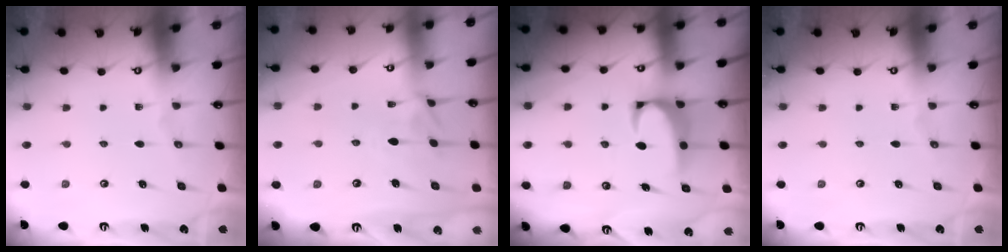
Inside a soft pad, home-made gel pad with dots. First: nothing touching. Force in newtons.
{"total": 1.3, "press": 0.9, "slide": 0.9}
{"total": 2.4, "press": 2.2, "slide": 1.0}
{"total": 0.0}